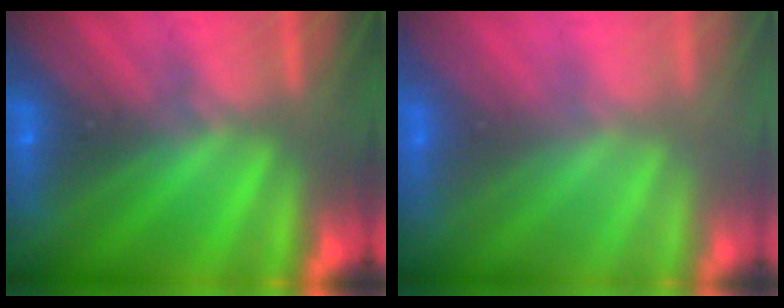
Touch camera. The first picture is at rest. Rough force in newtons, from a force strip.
{"total": 2.9}